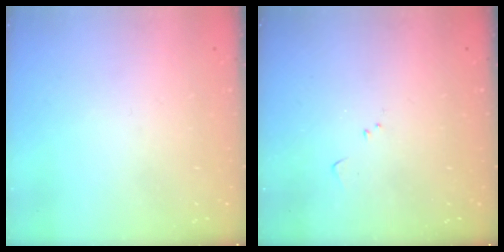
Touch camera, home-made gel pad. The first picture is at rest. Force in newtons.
{"total": 5.8, "press": 5.7, "slide": 0.7}